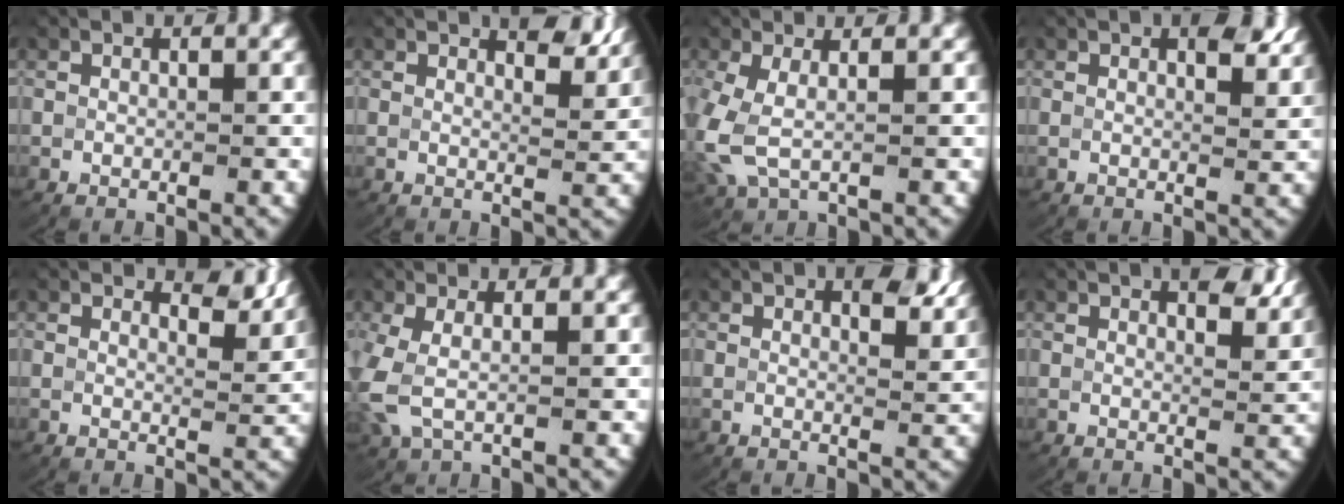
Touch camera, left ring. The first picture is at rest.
{"total": 3.2, "force": [2.7, 0.3, 1.8], "torque": [-0.027, -0.009, 0.042]}
{"total": 4.3, "force": [0.0, 3.0, 3.1], "torque": [-0.107, -0.020, 0.011]}
{"total": 2.7, "force": [1.7, 0.5, 2.1], "torque": [-0.031, -0.008, 0.024]}
{"total": 3.0, "force": [2.6, 0.3, 1.5], "torque": [-0.024, -0.011, 0.041]}
{"total": 3.8, "force": [0.2, 2.6, 2.8], "torque": [-0.093, -0.014, 0.012]}
{"total": 3.0, "force": [2.0, 0.5, 2.1], "torque": [-0.031, -0.008, 0.031]}
{"total": 3.2, "force": [2.5, 0.3, 2.0], "torque": [-0.031, -0.009, 0.040]}